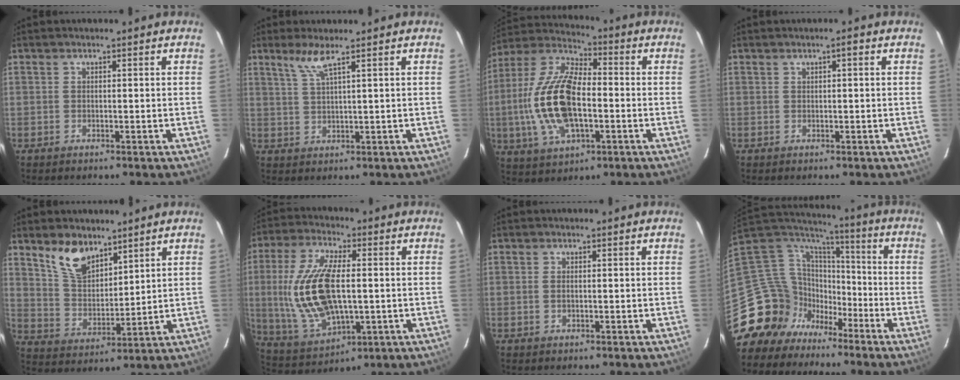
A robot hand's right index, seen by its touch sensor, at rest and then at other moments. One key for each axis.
{"total": 3.7, "fx": 2.5, "fy": -0.5, "fz": 2.6, "tx": -0.057, "ty": -0.004, "tz": 0.054}
{"total": 18.1, "fx": -2.6, "fy": 8.6, "fz": 15.8, "tx": -0.335, "ty": 0.003, "tz": -0.050}
{"total": 1.1, "fx": 0.5, "fy": 0.2, "fz": 0.9, "tx": -0.015, "ty": 0.007, "tz": 0.007}
{"total": 9.4, "fx": 6.7, "fy": 4.5, "fz": 4.8, "tx": -0.088, "ty": 0.010, "tz": 0.136}
{"total": 18.2, "fx": 0.2, "fy": 8.8, "fz": 15.9, "tx": -0.337, "ty": -0.004, "tz": 0.020}
{"total": 0.8, "fx": 0.0, "fy": 0.4, "fz": 0.7, "tx": -0.016, "ty": -0.001, "tz": 0.000}
{"total": 17.7, "fx": -10.4, "fy": 13.5, "fz": 4.7, "tx": -0.134, "ty": 0.038, "tz": -0.185}